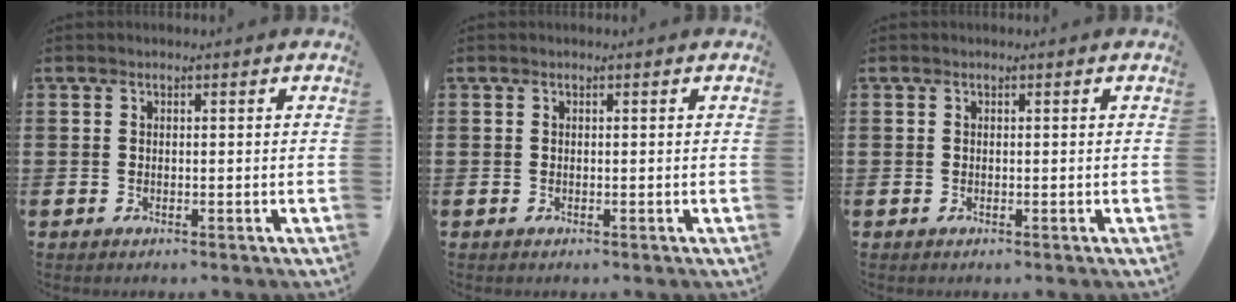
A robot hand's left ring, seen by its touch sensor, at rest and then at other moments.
{"total": 0.0}
{"total": 0.0}